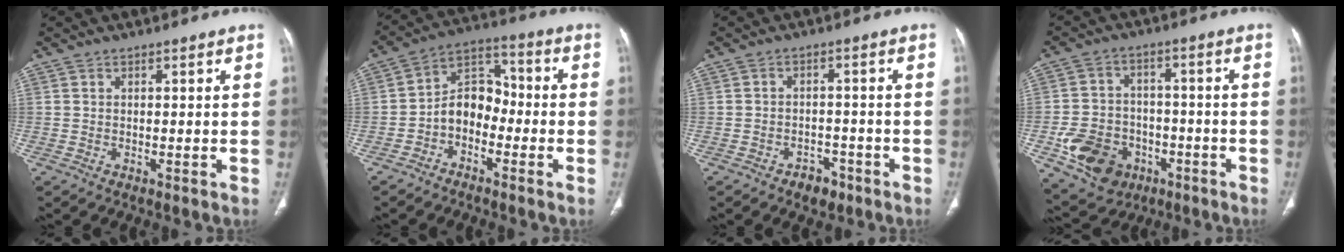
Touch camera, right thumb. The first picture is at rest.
{"total": 8.8, "force": [-2.8, 6.5, 5.3], "torque": [-0.066, 0.046, -0.066]}
{"total": 4.0, "force": [-2.6, 2.6, 1.5], "torque": [-0.010, 0.021, -0.032]}
{"total": 14.5, "force": [-6.0, 11.2, 7.0], "torque": [-0.108, 0.033, -0.083]}